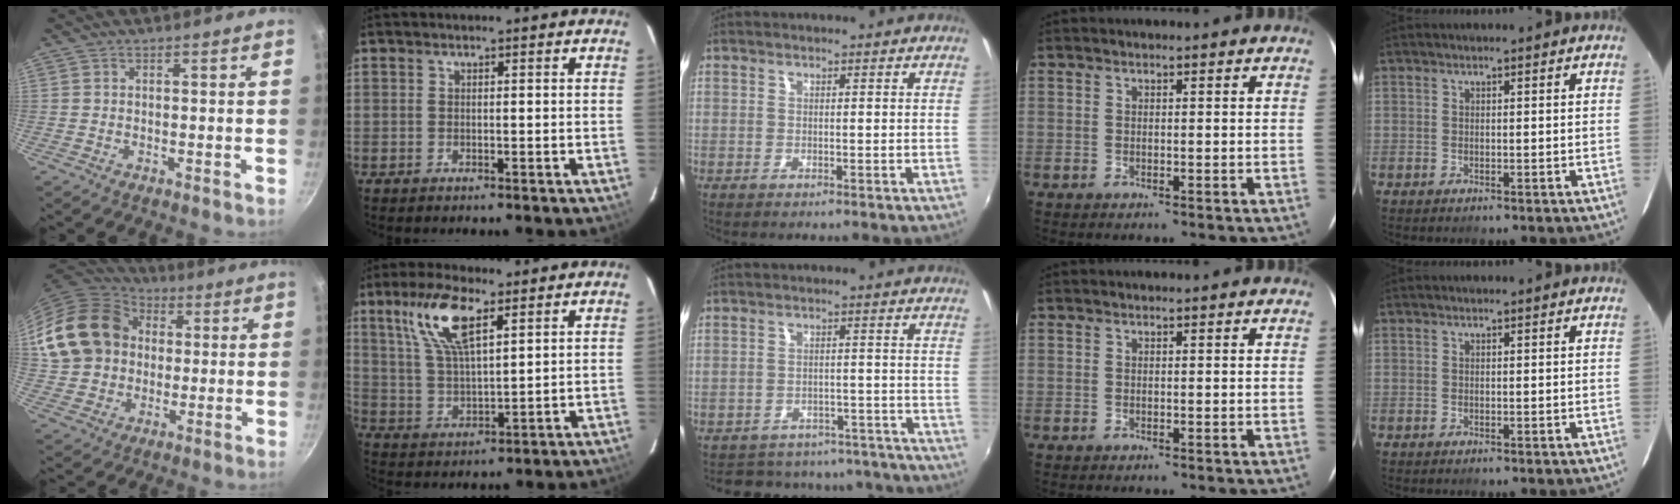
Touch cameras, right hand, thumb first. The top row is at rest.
{"thumb": {"total": 18.8, "force": [3.4, 15.6, 10.0], "torque": [-0.170, 0.034, 0.066]}, "index": {"total": 11.8, "force": [6.3, 4.0, 9.2], "torque": [-0.180, 0.013, 0.128]}, "middle": {"total": 19.3, "force": [-17.2, 7.3, 4.9], "torque": [-0.104, 0.037, -0.203]}}